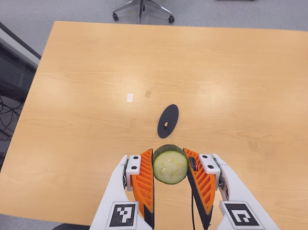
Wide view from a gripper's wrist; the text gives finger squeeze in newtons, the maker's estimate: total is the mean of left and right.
{"total": 9.7, "left": 8.9, "right": 10.6}